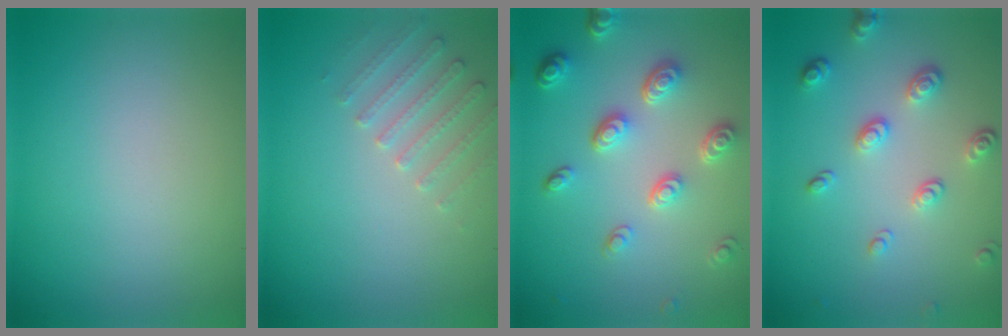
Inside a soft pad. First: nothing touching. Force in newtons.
{"total": 2.3, "press": 2.2, "slide": 0.6}
{"total": 4.8, "press": 3.6, "slide": 3.1}
{"total": 3.3, "press": 2.6, "slide": 1.9}